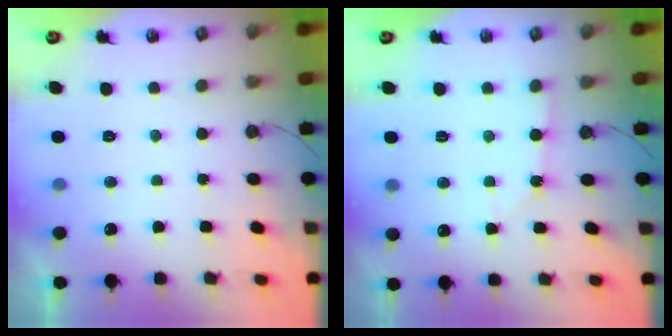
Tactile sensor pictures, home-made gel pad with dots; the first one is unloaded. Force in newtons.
{"total": 2.4, "press": 2.3, "slide": 0.3}